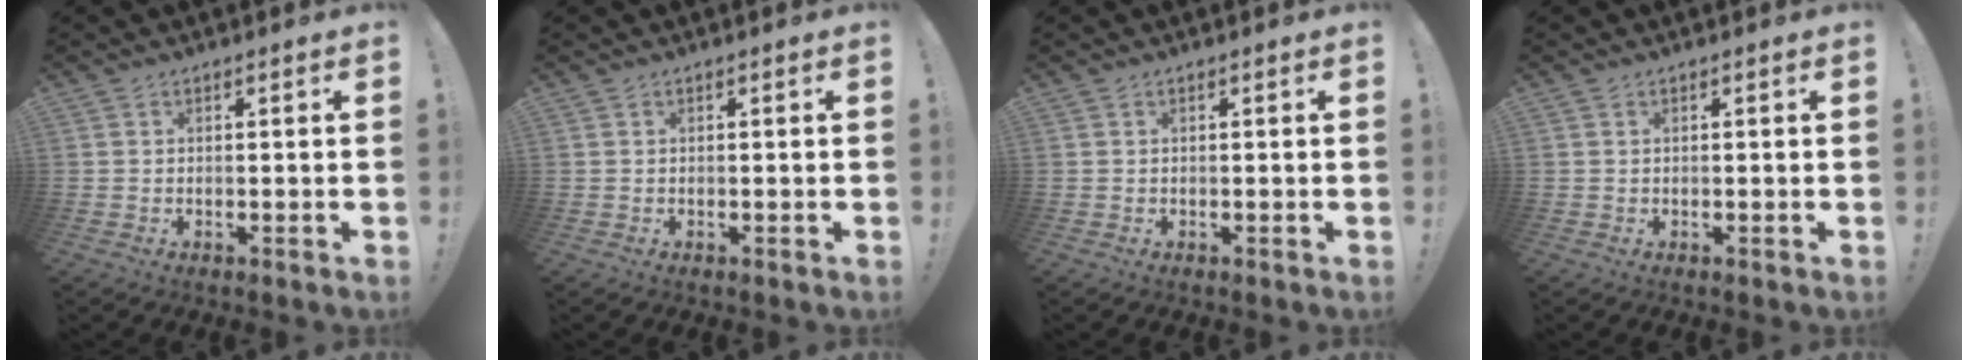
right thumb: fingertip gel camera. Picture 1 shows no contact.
{"total": 0.0}
{"total": 0.0}
{"total": 0.0}